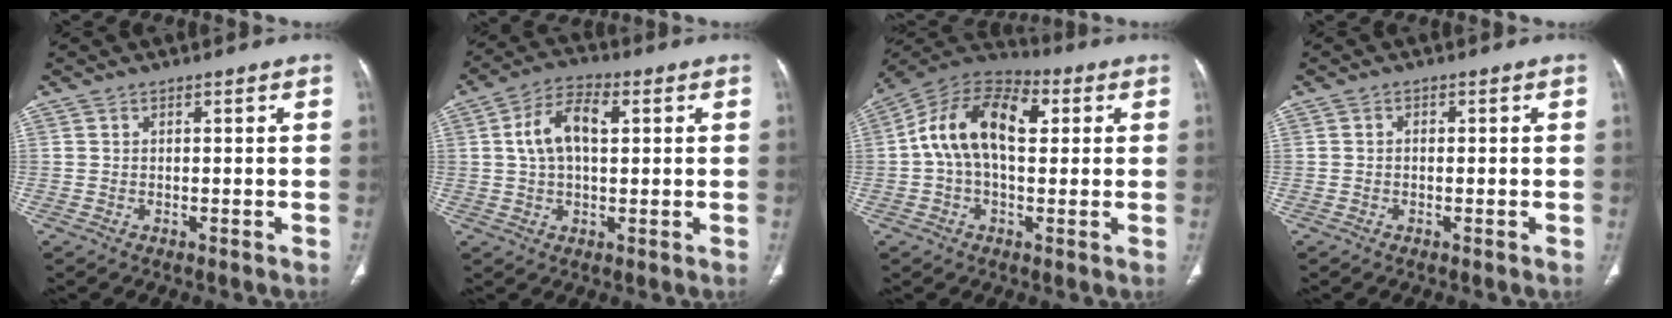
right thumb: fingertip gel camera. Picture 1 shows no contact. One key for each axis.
{"total": 9.5, "fx": 2.1, "fy": 5.2, "fz": 7.7, "tx": -0.143, "ty": 0.019, "tz": 0.035}
{"total": 15.3, "fx": 2.4, "fy": 9.0, "fz": 12.1, "tx": -0.207, "ty": 0.037, "tz": 0.035}
{"total": 0.9, "fx": -0.1, "fy": 0.7, "fz": 0.5, "tx": -0.007, "ty": 0.005, "tz": -0.003}